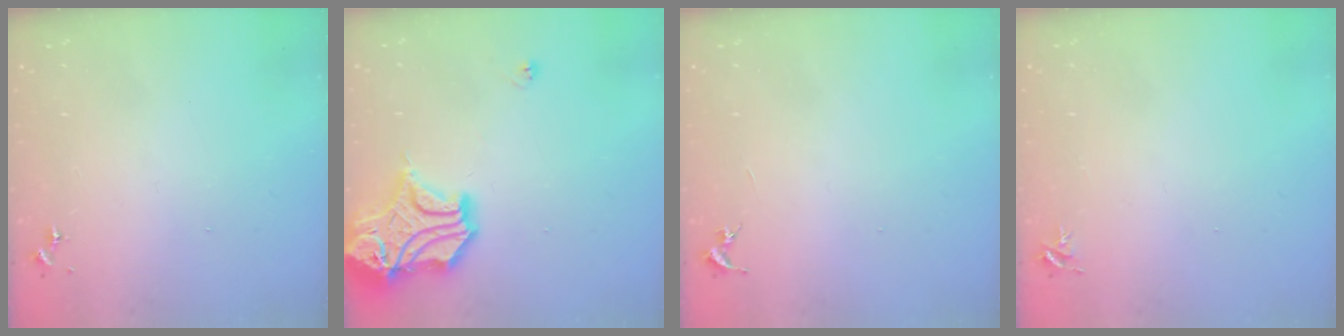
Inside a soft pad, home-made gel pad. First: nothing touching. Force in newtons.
{"total": 16.3, "press": 16.1, "slide": 2.6}
{"total": 0.0}
{"total": 3.8, "press": 3.8, "slide": 0.5}